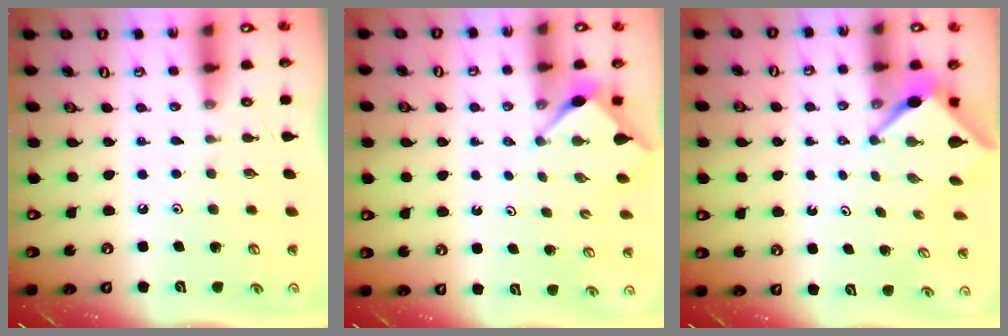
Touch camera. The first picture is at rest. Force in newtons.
{"total": 2.8, "press": 2.8, "slide": 0.3}
{"total": 3.3, "press": 3.3, "slide": 0.1}